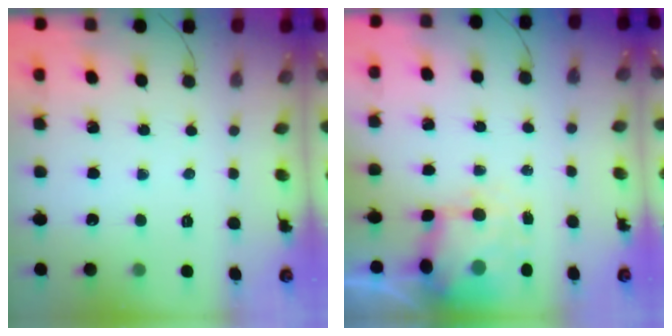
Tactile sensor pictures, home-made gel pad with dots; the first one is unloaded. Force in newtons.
{"total": 5.4, "press": 5.2, "slide": 1.4}